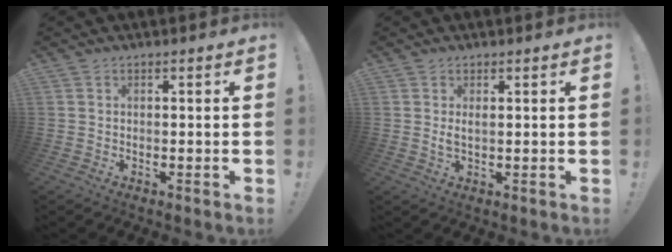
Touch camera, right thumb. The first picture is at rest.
{"total": 1.8, "force": [0.5, 0.5, 1.6], "torque": [-0.026, -0.003, 0.007]}